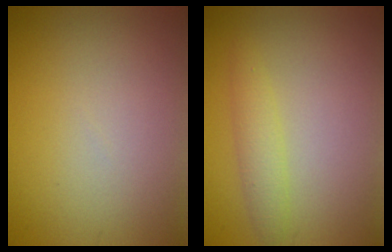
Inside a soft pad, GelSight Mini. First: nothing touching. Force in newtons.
{"total": 2.0, "press": 2.0, "slide": 0.2}